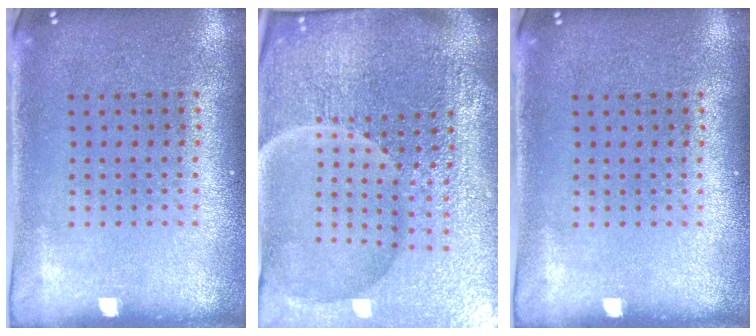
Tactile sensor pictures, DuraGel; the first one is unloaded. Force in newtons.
{"total": 6.6, "press": 5.9, "slide": 2.9}
{"total": 0.0}